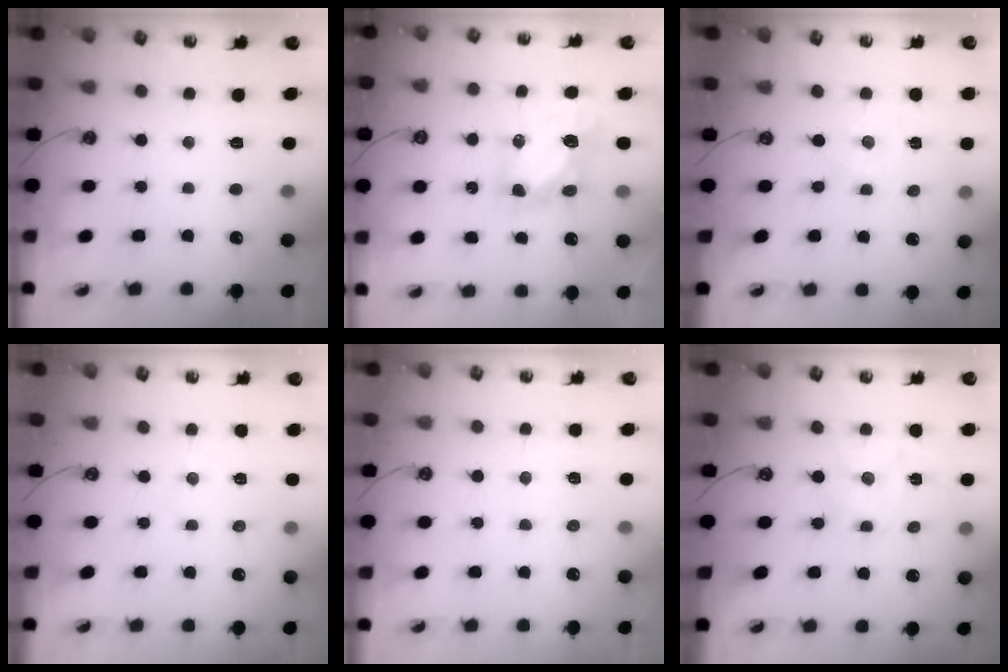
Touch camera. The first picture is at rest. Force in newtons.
{"total": 7.5, "press": 7.5, "slide": 0.6}
{"total": 0.0}
{"total": 3.5, "press": 3.5, "slide": 0.5}
{"total": 4.6, "press": 4.6, "slide": 0.7}
{"total": 2.4, "press": 2.3, "slide": 0.5}